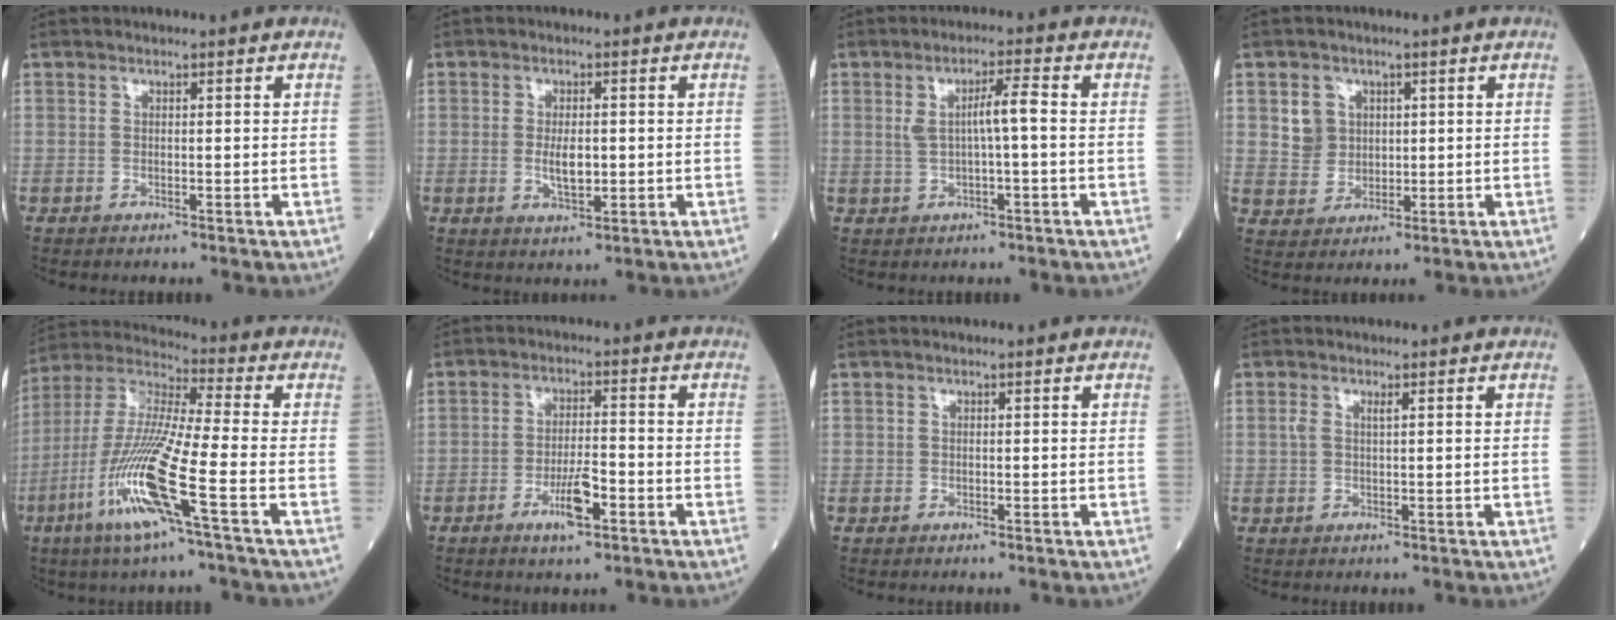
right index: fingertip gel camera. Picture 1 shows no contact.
{"total": 3.8, "force": [-0.2, 1.4, 3.5], "torque": [-0.061, -0.004, -0.001]}
{"total": 4.6, "force": [0.3, 0.4, 4.6], "torque": [-0.085, 0.010, 0.009]}
{"total": 4.4, "force": [1.2, 4.1, 0.9], "torque": [-0.017, 0.015, 0.024]}
{"total": 15.7, "force": [-6.2, -0.1, 14.4], "torque": [-0.307, -0.020, -0.128]}
{"total": 5.5, "force": [-2.6, 1.0, 4.7], "torque": [-0.088, -0.002, -0.046]}
{"total": 0.0}
{"total": 1.7, "force": [0.6, 0.5, 1.5], "torque": [-0.041, 0.011, 0.014]}